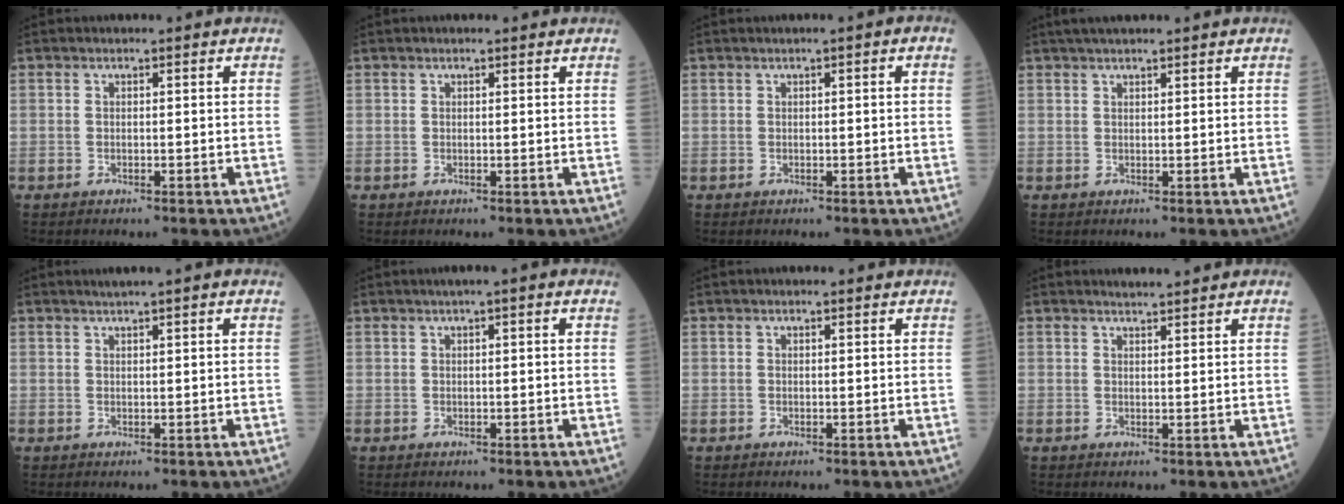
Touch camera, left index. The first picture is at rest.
{"total": 1.1, "force": [0.9, 0.2, 0.5], "torque": [-0.009, 0.016, 0.010]}
{"total": 1.0, "force": [0.2, 0.1, 1.0], "torque": [-0.014, 0.005, 0.001]}
{"total": 4.2, "force": [3.5, 0.5, 2.4], "torque": [-0.033, 0.030, 0.057]}
{"total": 2.3, "force": [1.7, -0.2, 1.5], "torque": [-0.025, 0.016, 0.029]}
{"total": 2.3, "force": [1.3, 0.1, 1.9], "torque": [-0.033, 0.017, 0.017]}
{"total": 1.3, "force": [1.1, 0.3, 0.6], "torque": [-0.010, 0.017, 0.013]}
{"total": 3.0, "force": [2.8, 0.2, 1.1], "torque": [-0.019, 0.010, 0.040]}